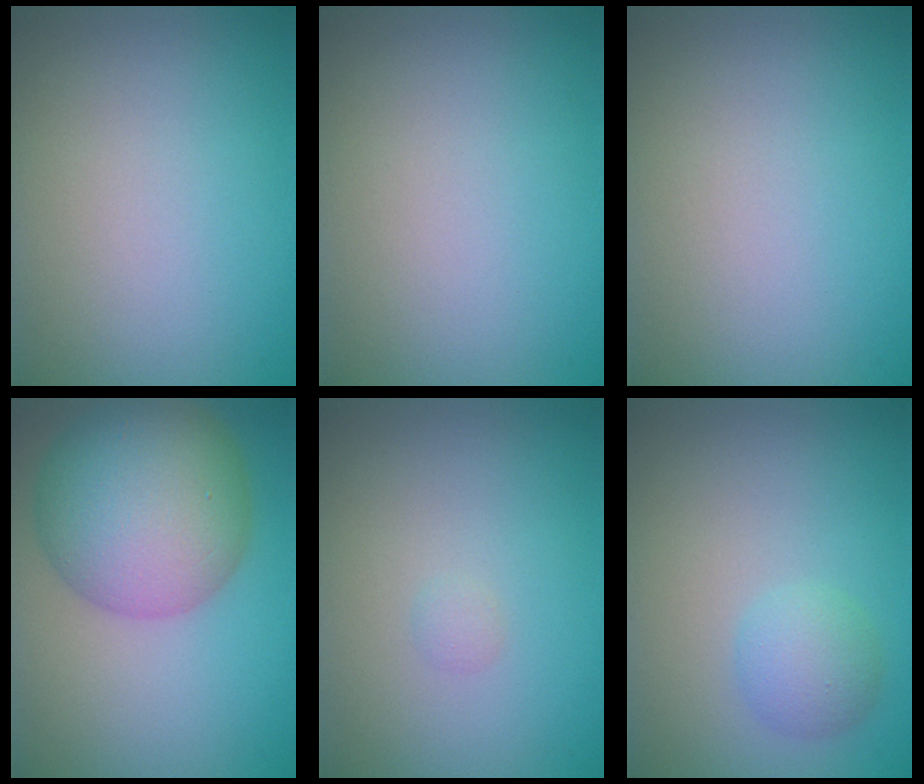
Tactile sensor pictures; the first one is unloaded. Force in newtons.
{"total": 0.0}
{"total": 0.0}
{"total": 9.8, "press": 9.8, "slide": 0.2}
{"total": 0.5, "press": 0.5, "slide": 0.1}
{"total": 2.3, "press": 2.3, "slide": 0.1}